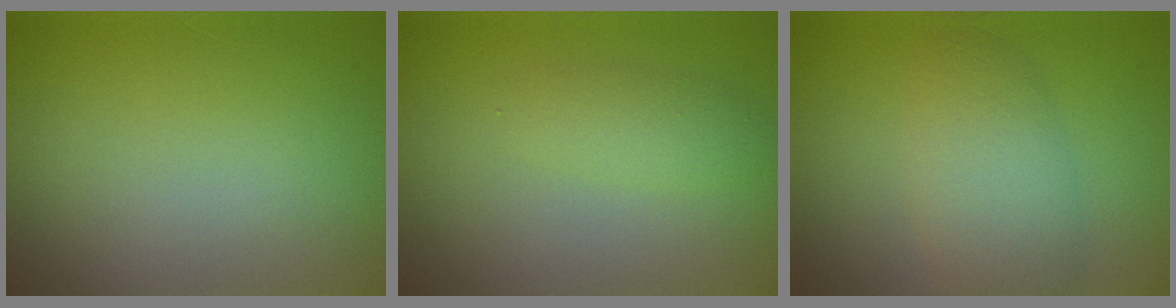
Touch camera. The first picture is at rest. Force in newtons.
{"total": 1.8, "press": 1.8, "slide": 0.0}
{"total": 4.9, "press": 4.9, "slide": 0.2}